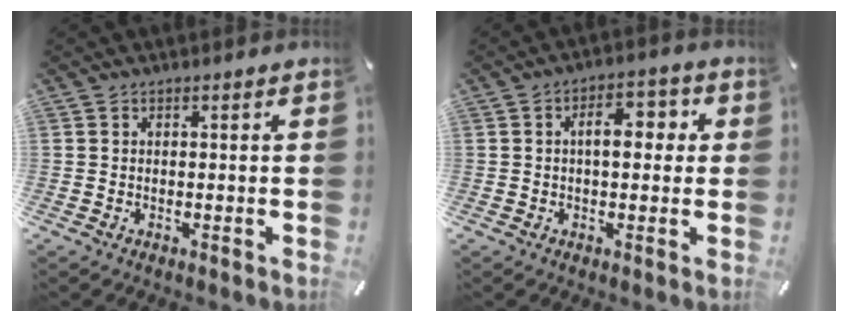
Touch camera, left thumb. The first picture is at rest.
{"total": 7.2, "force": [0.9, 4.1, 5.9], "torque": [-0.076, 0.001, 0.003]}